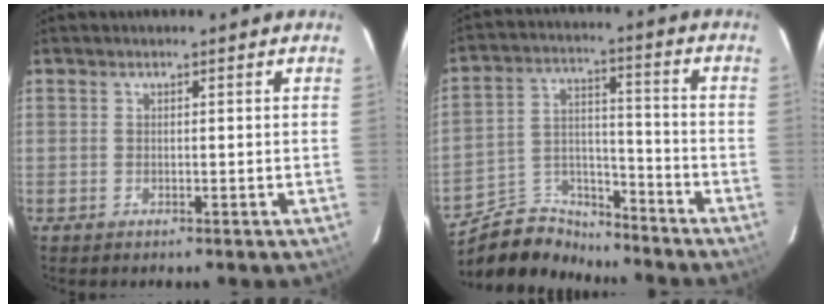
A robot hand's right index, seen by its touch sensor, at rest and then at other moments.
{"total": 11.7, "force": [-10.3, 4.8, 2.6], "torque": [-0.061, 0.041, -0.179]}